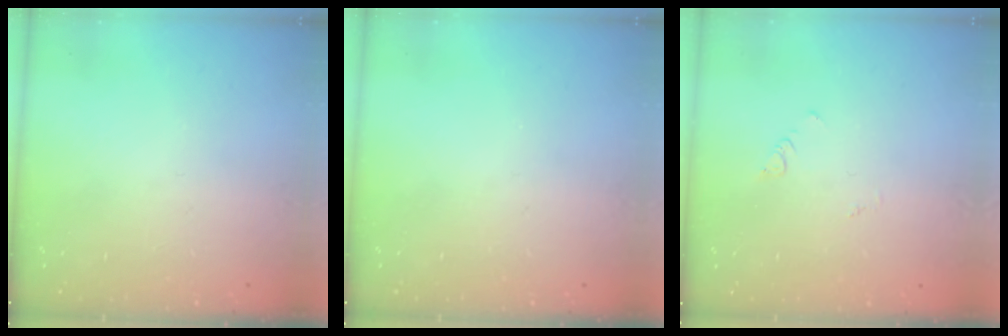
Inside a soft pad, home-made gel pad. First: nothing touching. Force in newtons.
{"total": 0.0}
{"total": 1.9, "press": 1.9, "slide": 0.4}